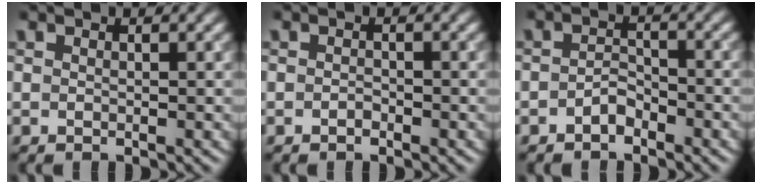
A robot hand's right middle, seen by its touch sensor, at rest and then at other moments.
{"total": 0.6, "force": [-0.4, 0.4, 0.3], "torque": [-0.006, -0.001, -0.007]}
{"total": 1.6, "force": [-1.1, 0.8, 0.8], "torque": [-0.016, 0.007, -0.023]}